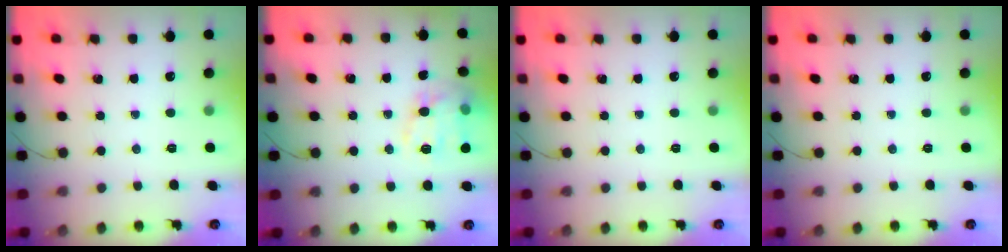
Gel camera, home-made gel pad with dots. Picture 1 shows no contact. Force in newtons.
{"total": 14.8, "press": 14.8, "slide": 0.7}
{"total": 0.0}
{"total": 0.0}